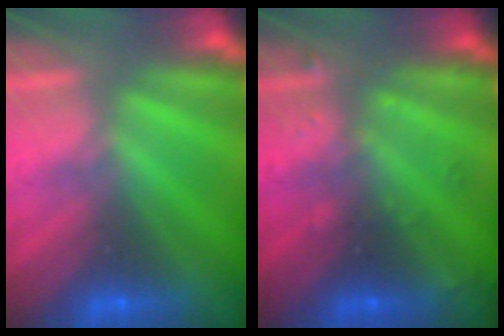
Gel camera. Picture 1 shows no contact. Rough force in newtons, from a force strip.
{"total": 2.4}